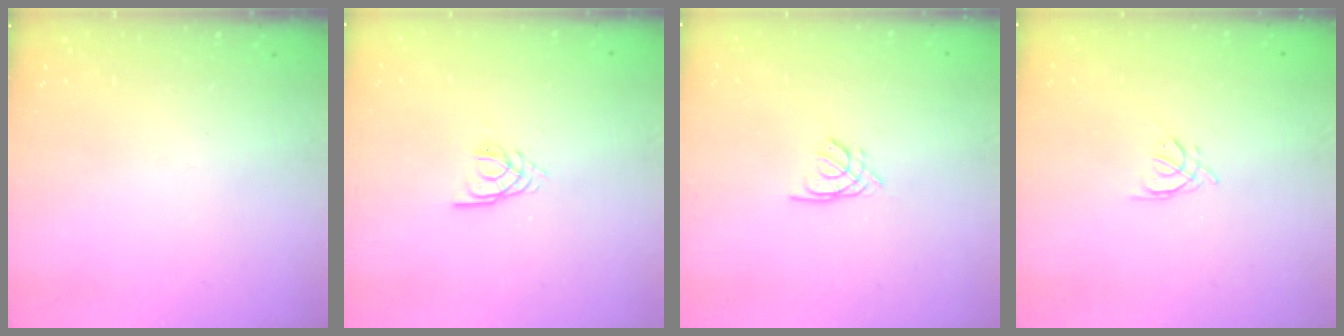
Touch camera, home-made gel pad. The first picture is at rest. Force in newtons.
{"total": 2.1, "press": 2.1, "slide": 0.3}
{"total": 1.4, "press": 1.4, "slide": 0.3}
{"total": 2.5, "press": 2.4, "slide": 0.5}